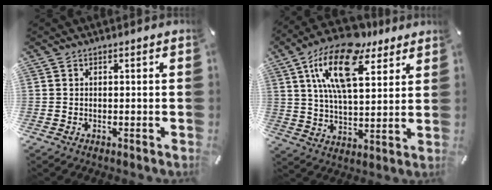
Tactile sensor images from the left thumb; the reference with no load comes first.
{"total": 19.2, "force": [10.3, 9.0, 13.5], "torque": [-0.267, -0.033, 0.173]}